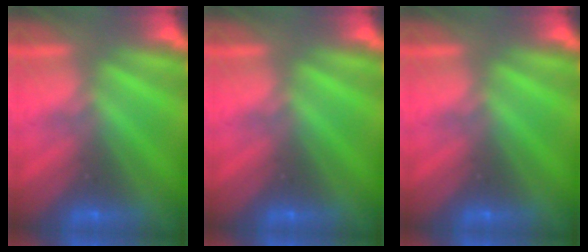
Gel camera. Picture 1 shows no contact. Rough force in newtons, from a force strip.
{"total": 0.0}
{"total": 0.0}